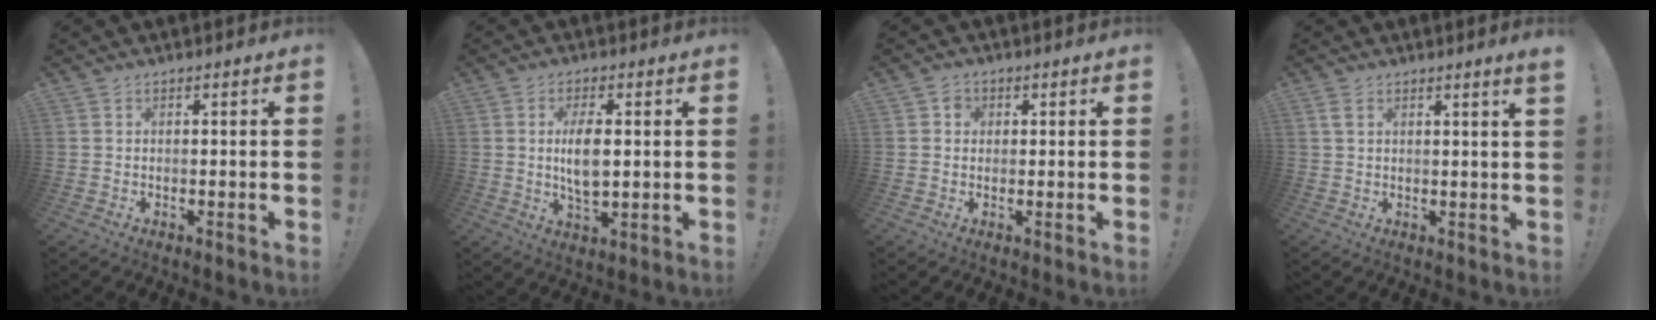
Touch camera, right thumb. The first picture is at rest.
{"total": 7.8, "force": [0.9, 3.8, 6.8], "torque": [-0.125, -0.007, 0.008]}
{"total": 2.5, "force": [0.3, 2.3, 0.9], "torque": [-0.008, 0.002, 0.003]}
{"total": 2.8, "force": [2.0, -0.2, 2.0], "torque": [-0.025, -0.010, 0.030]}